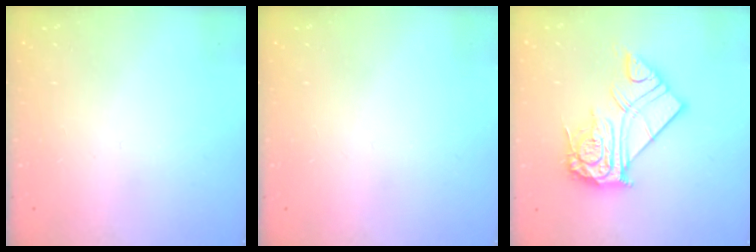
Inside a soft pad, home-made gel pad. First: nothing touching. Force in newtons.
{"total": 0.0}
{"total": 17.4, "press": 17.3, "slide": 1.7}